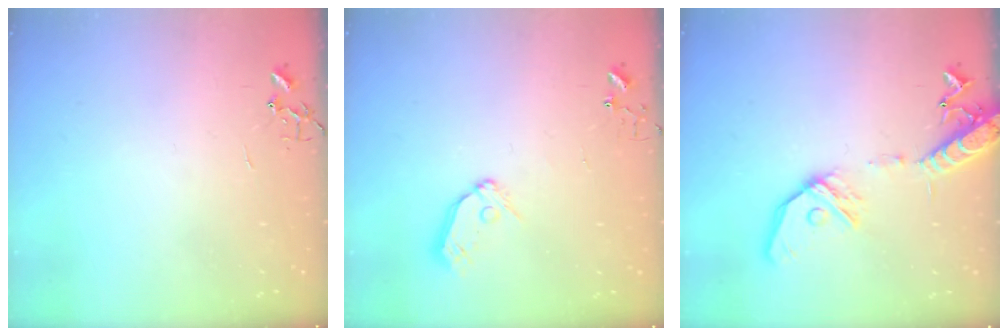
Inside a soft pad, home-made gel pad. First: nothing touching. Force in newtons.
{"total": 8.4, "press": 8.4, "slide": 0.8}
{"total": 16.0, "press": 15.7, "slide": 3.1}